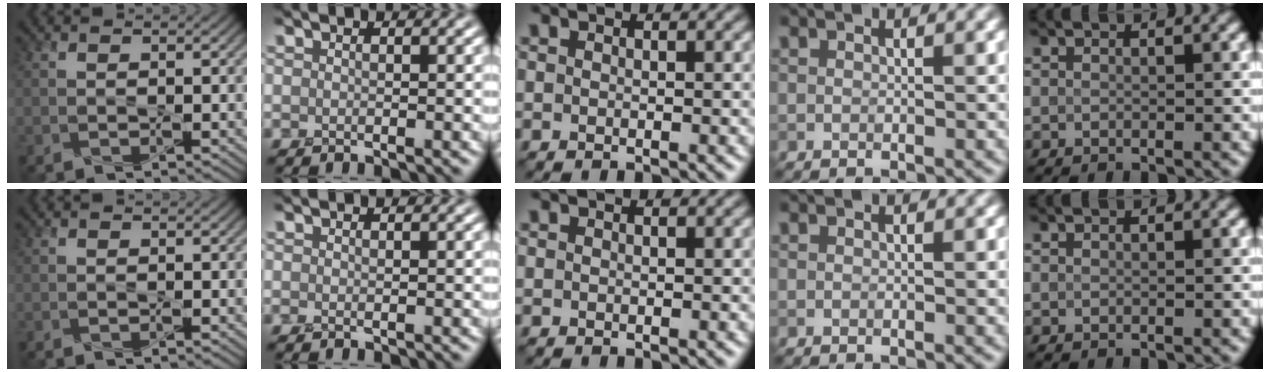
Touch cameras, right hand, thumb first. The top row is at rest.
{}